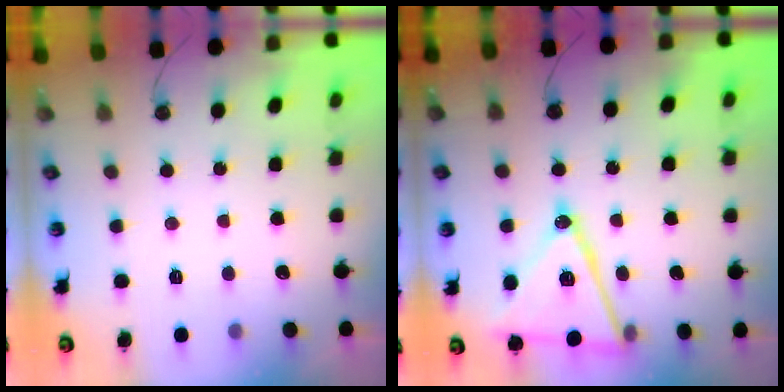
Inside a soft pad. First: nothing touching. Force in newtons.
{"total": 18.1, "press": 17.7, "slide": 3.5}